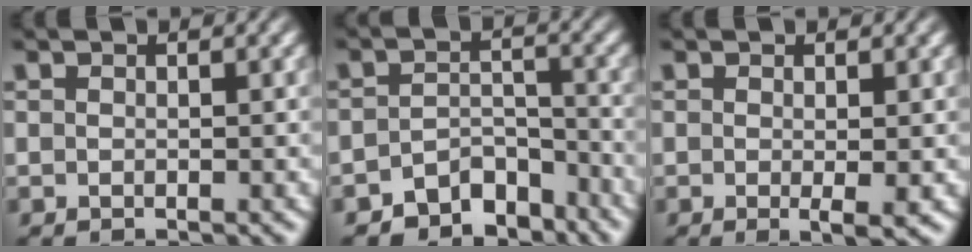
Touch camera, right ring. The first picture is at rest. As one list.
[{"total": 6.0, "force": [-5.1, 2.7, 1.7], "torque": [-0.018, -0.022, -0.081]}, {"total": 1.8, "force": [-0.4, 0.1, 1.7], "torque": [-0.025, -0.009, -0.004]}]